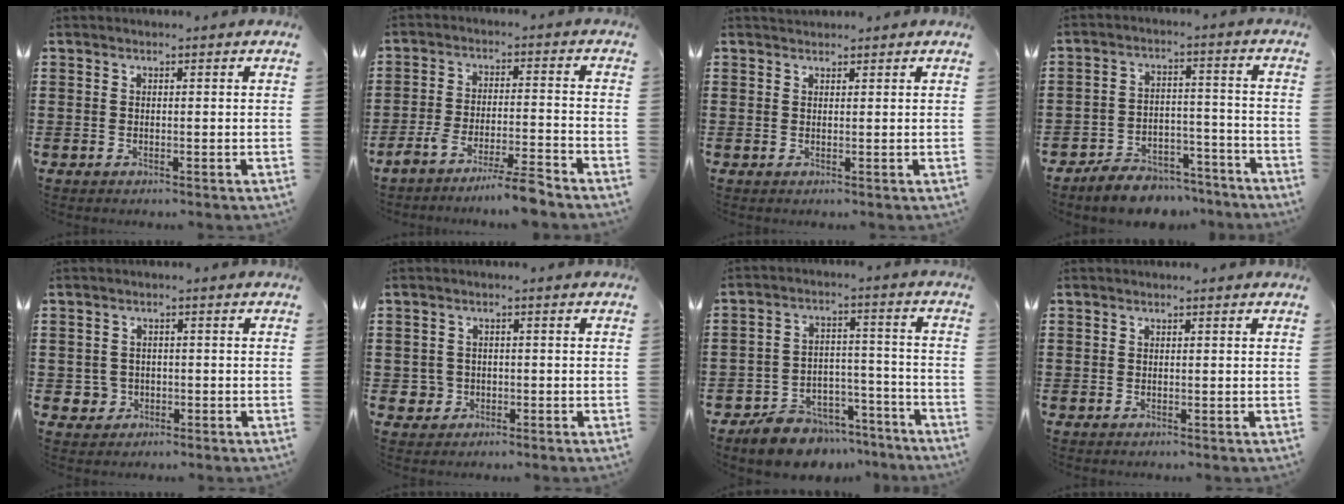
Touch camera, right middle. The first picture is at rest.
{"total": 6.2, "force": [-5.6, -0.2, 2.8], "torque": [-0.055, -0.012, -0.107]}
{"total": 1.1, "force": [1.1, 0.1, 0.0], "torque": [-0.002, 0.000, 0.021]}
{"total": 6.8, "force": [-6.5, 1.6, 1.0], "torque": [-0.008, 0.024, -0.123]}
{"total": 2.1, "force": [-0.6, 2.0, 0.4], "torque": [-0.016, 0.004, -0.015]}
{"total": 2.2, "force": [-0.6, 2.0, 0.5], "torque": [-0.018, 0.003, -0.016]}
{"total": 7.4, "force": [-6.9, 2.5, 0.7], "torque": [-0.006, 0.036, -0.130]}
{"total": 0.0}